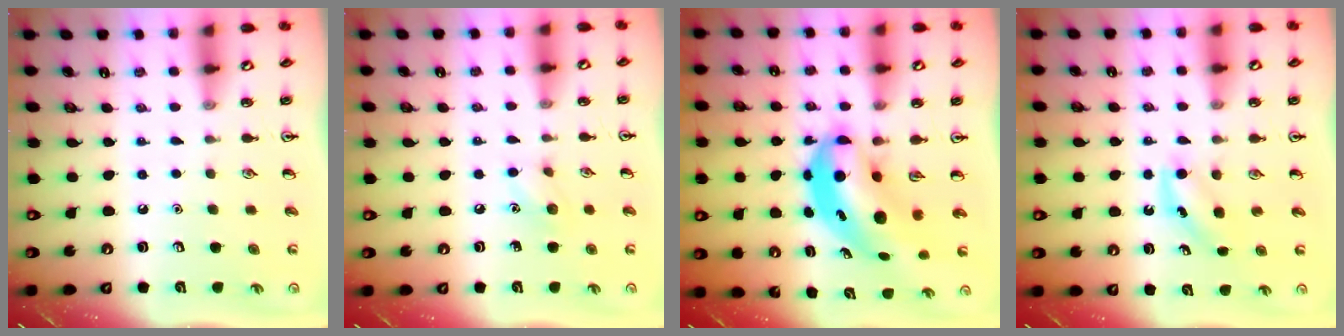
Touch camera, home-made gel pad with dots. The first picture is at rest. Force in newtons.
{"total": 6.6, "press": 6.3, "slide": 1.8}
{"total": 8.0, "press": 7.7, "slide": 2.0}
{"total": 4.4, "press": 4.1, "slide": 1.4}